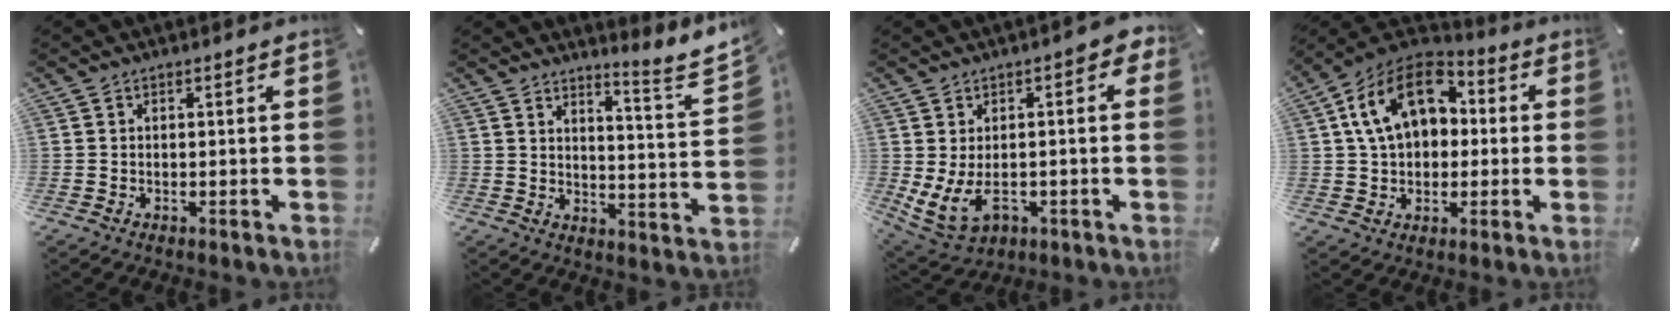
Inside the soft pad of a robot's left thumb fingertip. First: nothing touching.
{"total": 6.2, "force": [5.5, 0.5, 3.0], "torque": [-0.039, -0.062, 0.085]}
{"total": 11.4, "force": [-0.1, 7.9, 8.3], "torque": [-0.130, -0.010, 0.003]}
{"total": 16.2, "force": [4.6, 11.6, 10.4], "torque": [-0.205, -0.004, 0.080]}